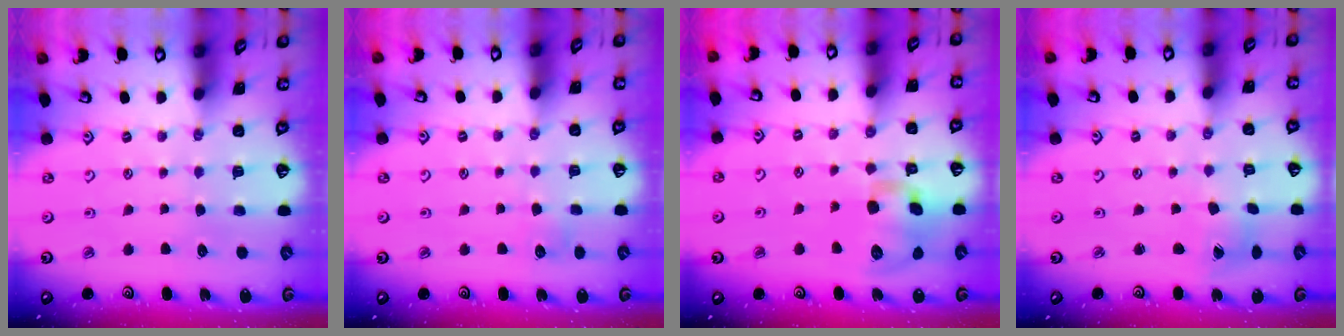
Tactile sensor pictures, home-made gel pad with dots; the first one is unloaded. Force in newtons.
{"total": 3.6, "press": 3.6, "slide": 0.5}
{"total": 13.2, "press": 13.0, "slide": 2.2}
{"total": 3.6, "press": 3.6, "slide": 0.5}